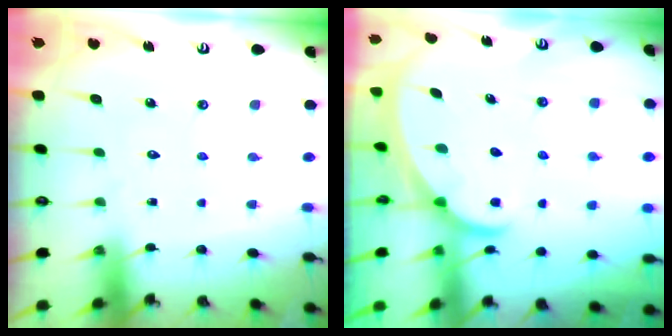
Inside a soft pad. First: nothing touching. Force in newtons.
{"total": 1.7, "press": 1.7, "slide": 0.1}